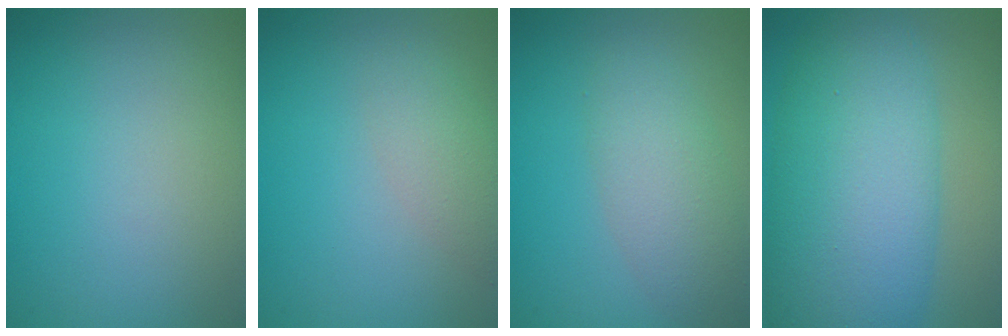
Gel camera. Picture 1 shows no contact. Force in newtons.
{"total": 2.4, "press": 2.4, "slide": 0.2}
{"total": 3.9, "press": 3.9, "slide": 0.1}
{"total": 11.5, "press": 11.5, "slide": 0.2}